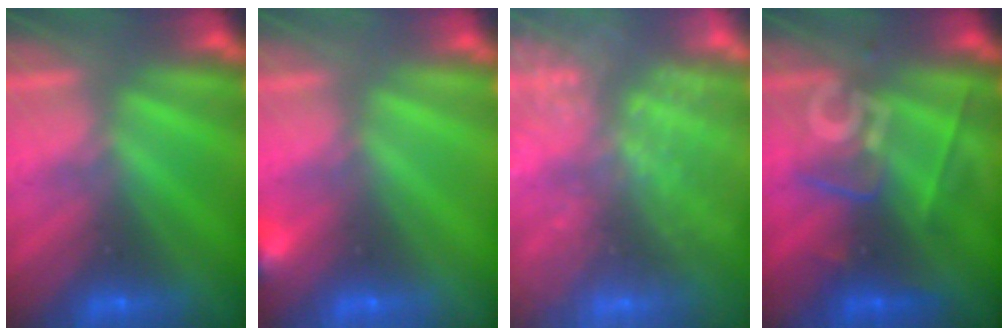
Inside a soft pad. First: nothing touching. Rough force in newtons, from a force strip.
{"total": 3.2}
{"total": 6.3}
{"total": 2.7}